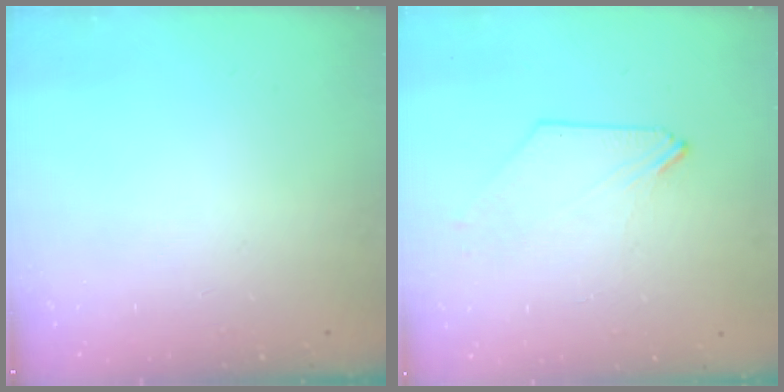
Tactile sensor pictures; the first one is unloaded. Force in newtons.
{"total": 0.0}